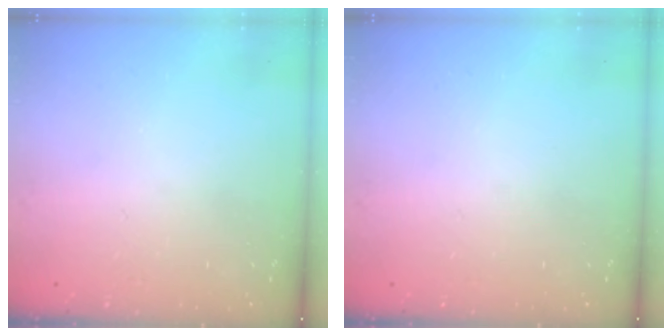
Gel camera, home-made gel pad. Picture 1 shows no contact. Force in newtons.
{"total": 0.0}